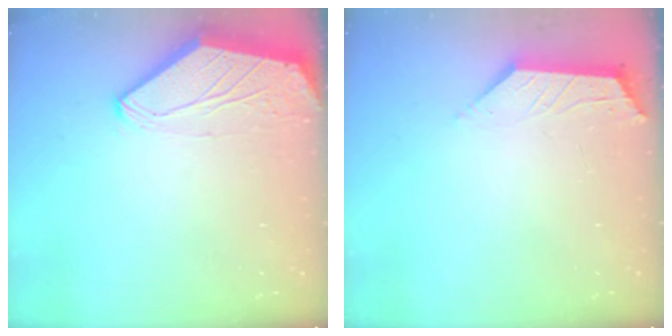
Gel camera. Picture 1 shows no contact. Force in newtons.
{"total": 1.9, "press": 1.9, "slide": 0.4}